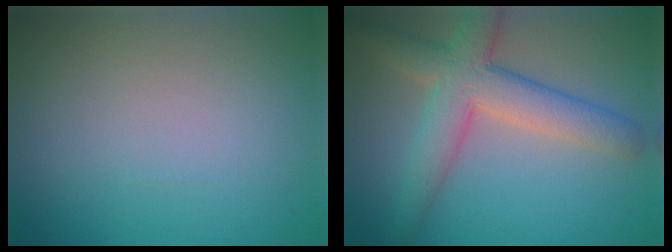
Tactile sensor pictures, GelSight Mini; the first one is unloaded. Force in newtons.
{"total": 6.0, "press": 6.0, "slide": 0.3}